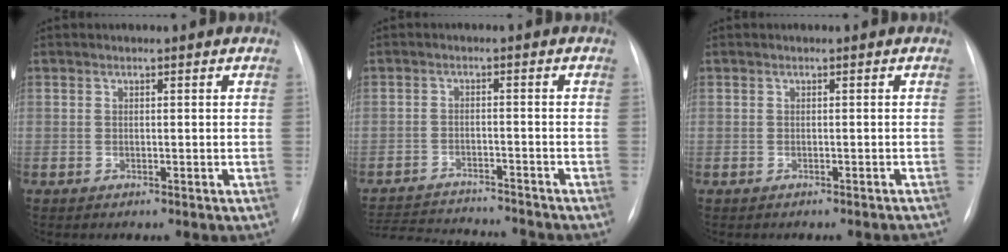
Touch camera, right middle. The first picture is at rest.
{"total": 13.3, "force": [-12.7, 1.5, 3.7], "torque": [-0.070, -0.001, -0.183]}
{"total": 2.8, "force": [-2.6, 0.8, 0.8], "torque": [-0.007, 0.001, -0.029]}